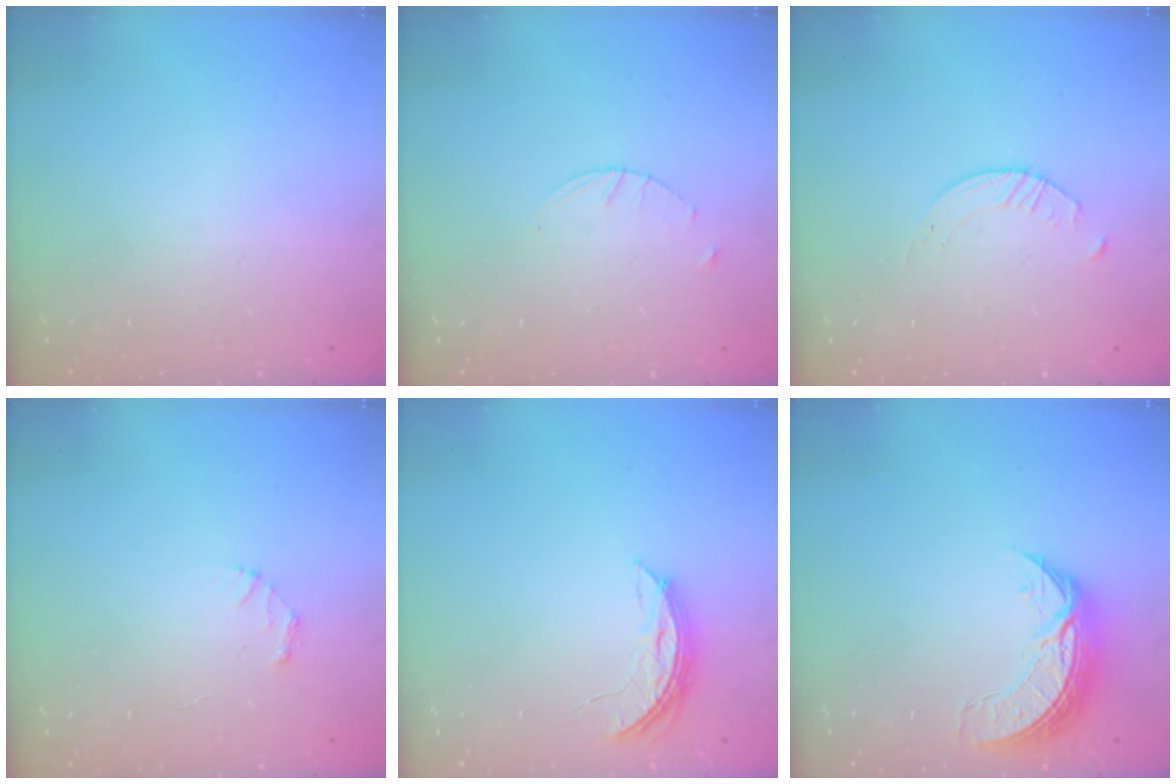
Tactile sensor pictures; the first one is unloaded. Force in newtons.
{"total": 1.6, "press": 1.6, "slide": 0.2}
{"total": 2.8, "press": 2.7, "slide": 0.3}
{"total": 2.1, "press": 2.1, "slide": 0.2}
{"total": 5.9, "press": 5.9, "slide": 0.4}
{"total": 8.6, "press": 8.6, "slide": 0.6}